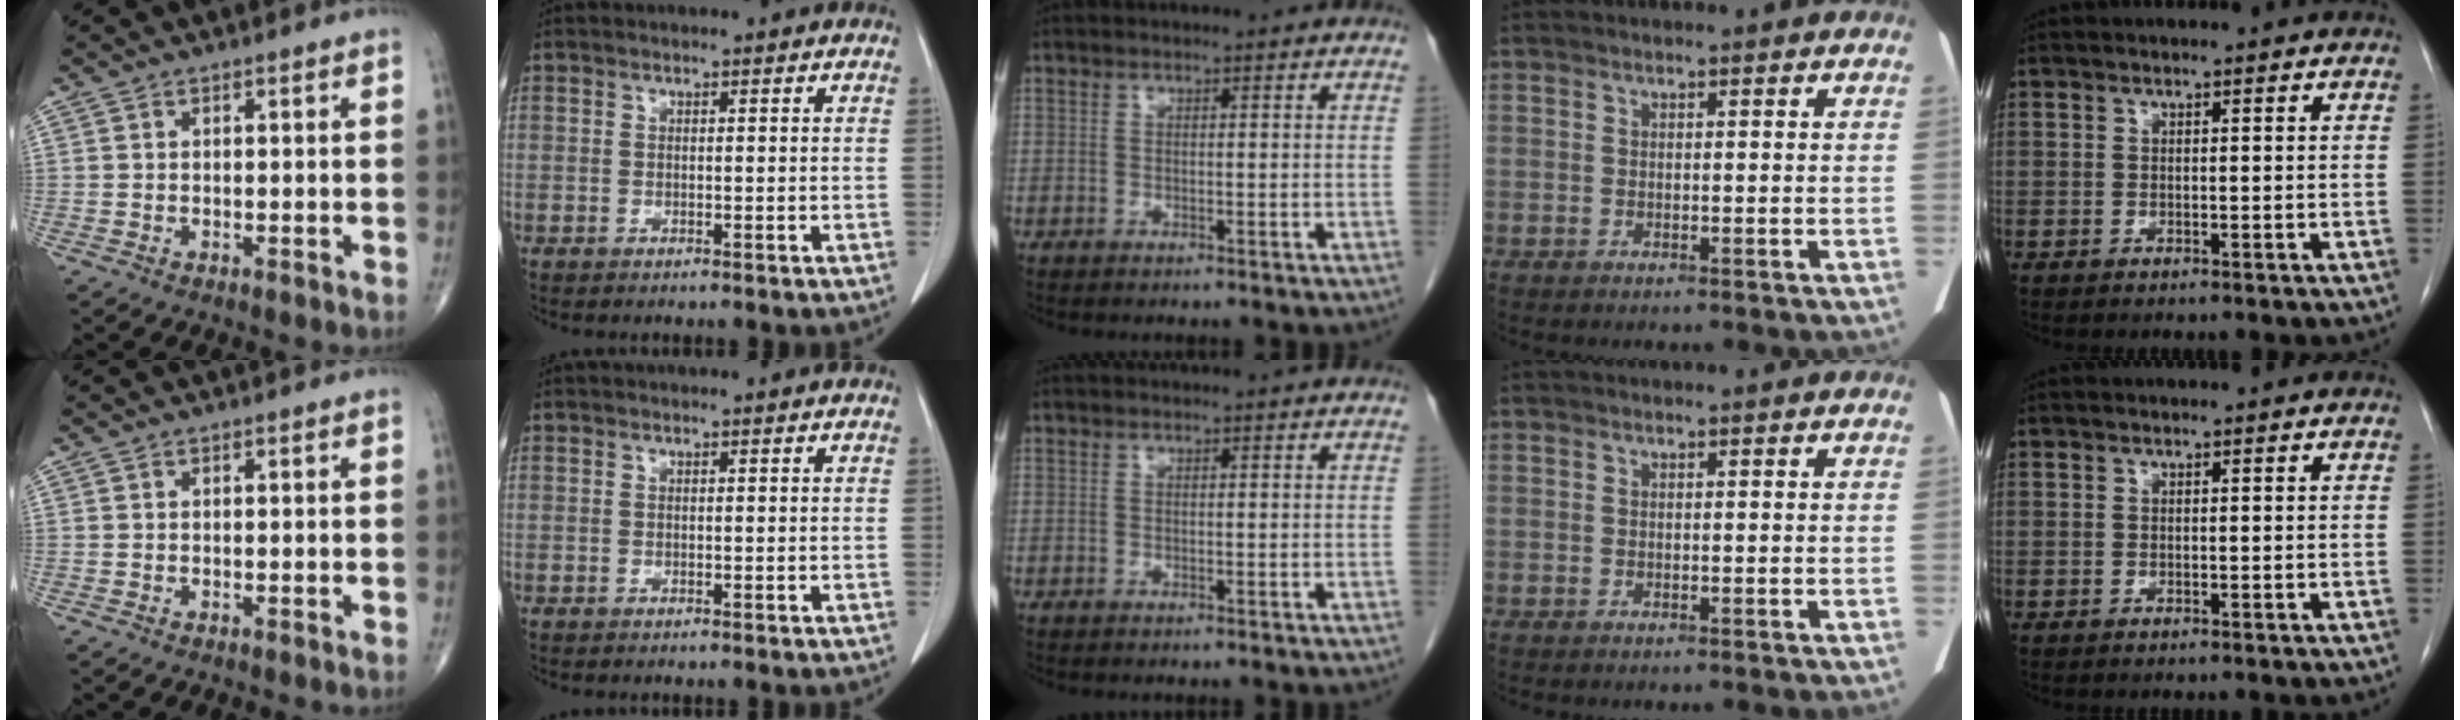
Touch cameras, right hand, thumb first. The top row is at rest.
{}